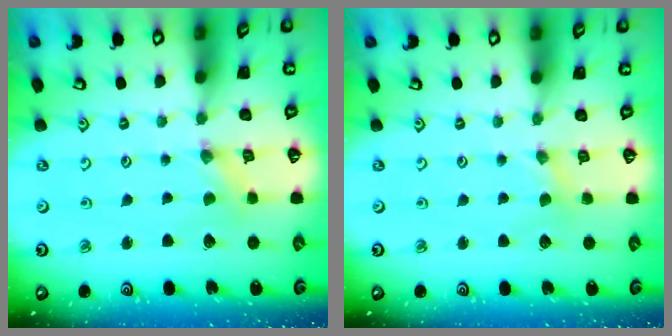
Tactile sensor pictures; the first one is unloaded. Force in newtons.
{"total": 0.5, "press": 0.5, "slide": 0.1}